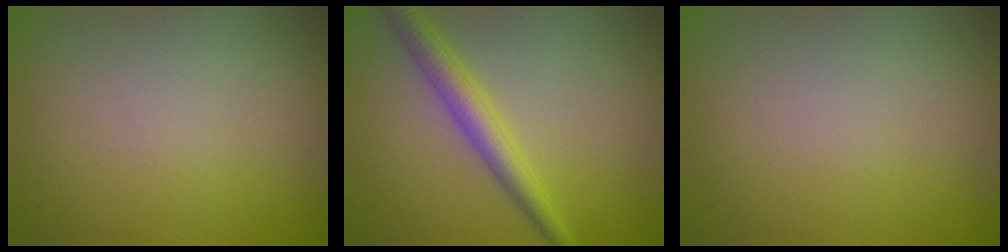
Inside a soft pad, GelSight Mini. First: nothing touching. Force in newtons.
{"total": 3.6, "press": 3.6, "slide": 0.1}
{"total": 0.0}